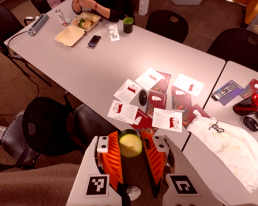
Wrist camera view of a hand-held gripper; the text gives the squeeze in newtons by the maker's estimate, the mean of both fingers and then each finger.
{"total": 11.2, "left": 11.1, "right": 11.4}